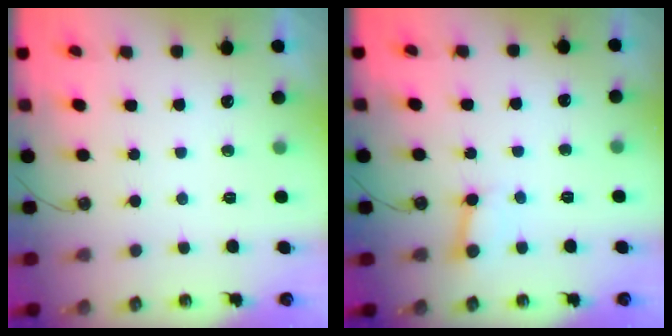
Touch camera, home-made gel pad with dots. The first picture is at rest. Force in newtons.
{"total": 5.8, "press": 5.8, "slide": 0.5}